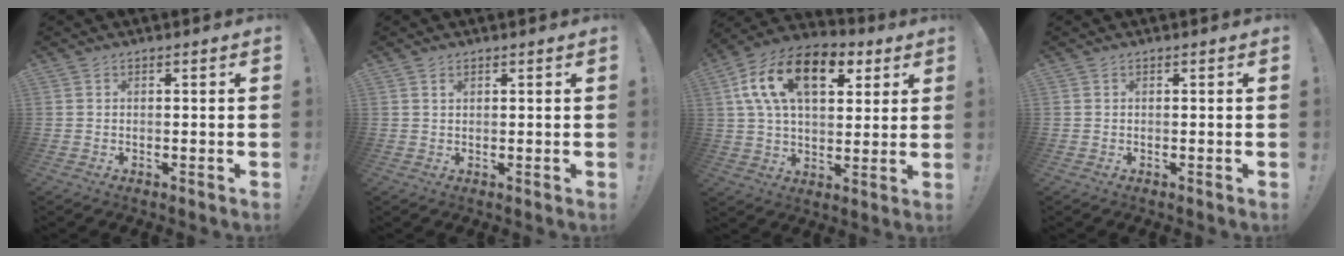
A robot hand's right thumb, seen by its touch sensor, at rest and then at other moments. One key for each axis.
{"total": 0.8, "fx": 0.6, "fy": 0.3, "fz": 0.4, "tx": 0.000, "ty": -0.003, "tz": 0.011}
{"total": 19.4, "fx": 7.5, "fy": 11.4, "fz": 13.8, "tx": -0.237, "ty": -0.014, "tz": 0.132}
{"total": 0.0}